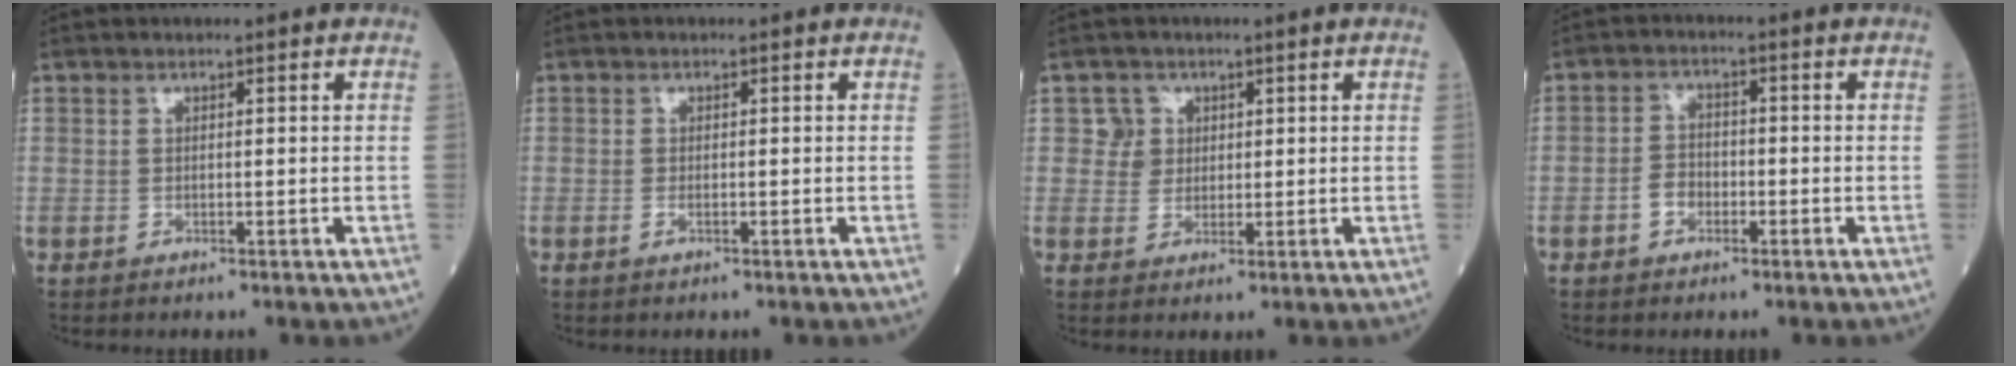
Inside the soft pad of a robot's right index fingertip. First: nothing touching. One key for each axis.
{"total": 0.8, "fx": -0.3, "fy": 0.3, "fz": 0.7, "tx": -0.016, "ty": -0.002, "tz": -0.005}
{"total": 3.1, "fx": 1.0, "fy": 2.9, "fz": 0.0, "tx": 0.009, "ty": 0.003, "tz": 0.015}
{"total": 3.2, "fx": -1.4, "fy": 2.3, "fz": 1.8, "tx": -0.029, "ty": 0.011, "tz": -0.028}